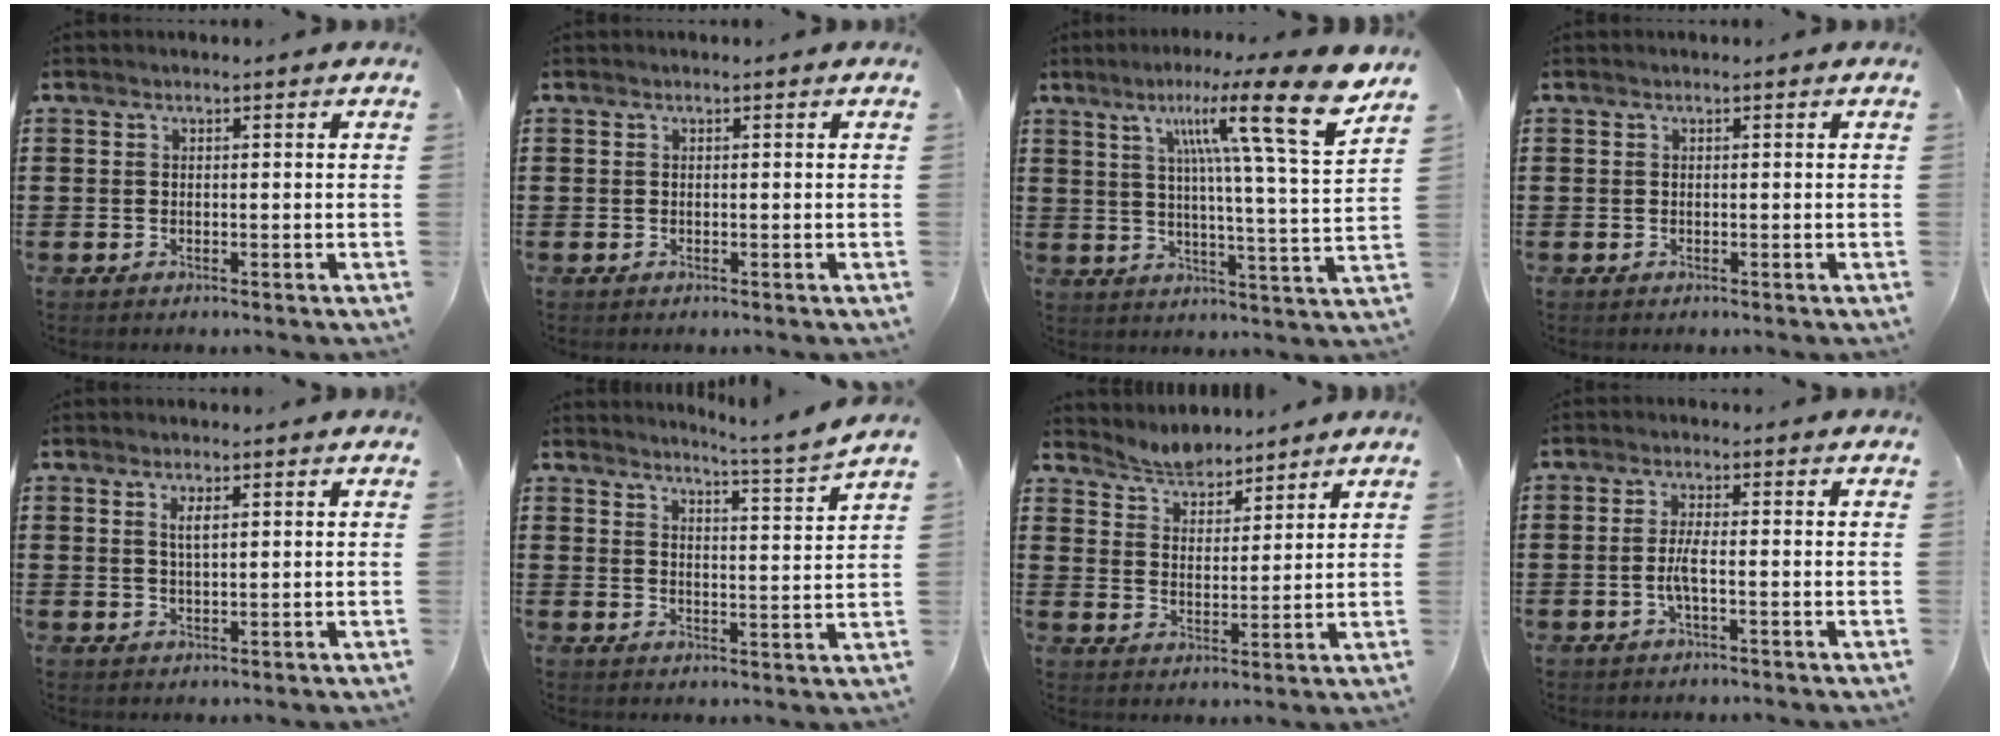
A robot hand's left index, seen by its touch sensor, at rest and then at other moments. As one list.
[{"total": 0.0}, {"total": 15.2, "force": [9.6, 0.9, 11.8], "torque": [-0.198, -0.046, 0.138]}, {"total": 0.0}, {"total": 2.2, "force": [0.9, 0.6, 1.9], "torque": [-0.040, 0.003, 0.015]}, {"total": 4.1, "force": [3.8, -1.0, 1.3], "torque": [-0.035, -0.034, 0.057]}, {"total": 4.0, "force": [3.9, 0.5, -0.2], "torque": [-0.012, -0.012, 0.075]}, {"total": 3.1, "force": [-0.9, 0.5, 2.9], "torque": [-0.068, -0.004, -0.022]}]